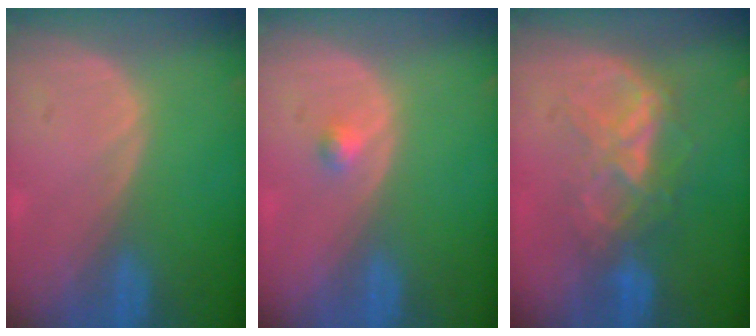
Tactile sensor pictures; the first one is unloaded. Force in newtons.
{"total": 1.3, "press": 1.1, "slide": 0.7}
{"total": 6.6, "press": 6.4, "slide": 1.5}